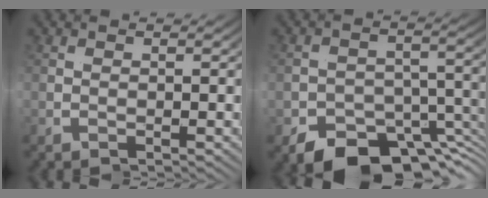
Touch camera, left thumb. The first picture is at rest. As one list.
[{"total": 7.6, "force": [-5.5, 3.9, 3.5], "torque": [-0.059, -0.025, -0.080]}]